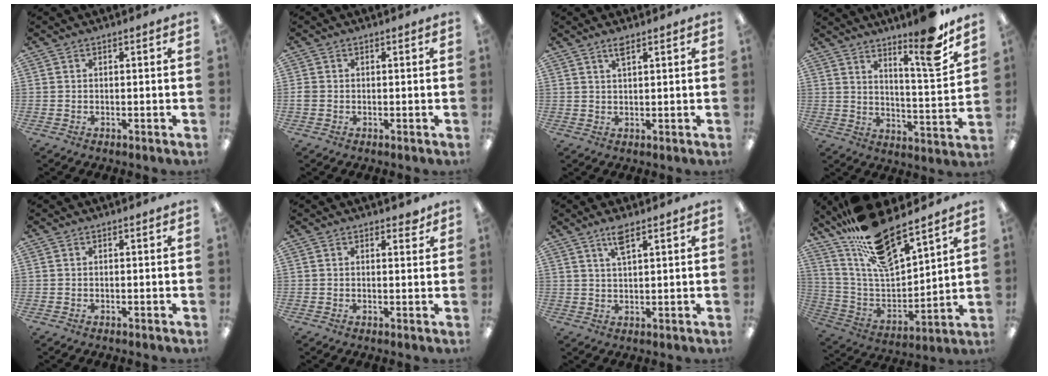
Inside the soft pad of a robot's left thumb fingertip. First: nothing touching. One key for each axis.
{"total": 1.3, "fx": -0.2, "fy": 1.1, "fz": 0.6, "tx": -0.010, "ty": 0.003, "tz": -0.004}
{"total": 2.8, "fx": 2.1, "fy": 0.5, "fz": 1.8, "tx": -0.041, "ty": 0.003, "tz": 0.036}
{"total": 13.5, "fx": 10.6, "fy": 1.3, "fz": 8.3, "tx": -0.120, "ty": -0.078, "tz": 0.167}
{"total": 0.0}
{"total": 2.0, "fx": 1.6, "fy": 0.9, "fz": 0.9, "tx": -0.003, "ty": -0.006, "tz": 0.025}
{"total": 4.7, "fx": 3.2, "fy": 1.0, "fz": 3.2, "tx": -0.064, "ty": -0.001, "tz": 0.054}
{"total": 18.9, "fx": 15.3, "fy": 4.8, "fz": 10.1, "tx": -0.203, "ty": -0.105, "tz": 0.269}